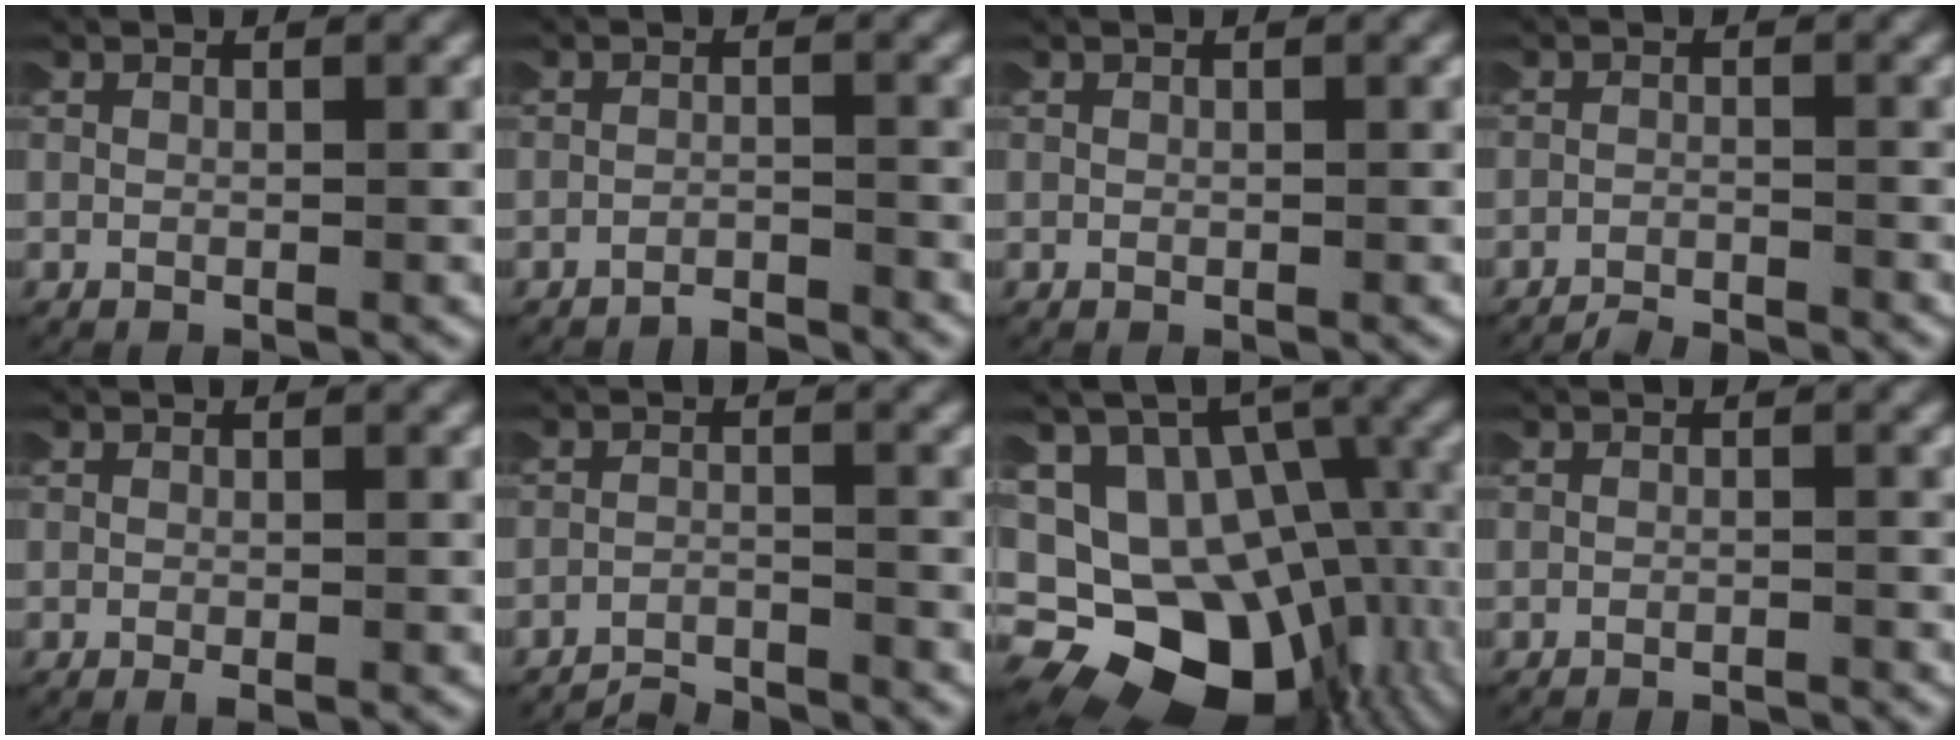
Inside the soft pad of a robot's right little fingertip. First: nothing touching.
{"total": 2.3, "force": [-2.3, 0.0, -0.2], "torque": [0.003, -0.007, -0.039]}
{"total": 0.0}
{"total": 3.6, "force": [-3.5, 0.4, 0.1], "torque": [-0.005, -0.015, -0.055]}
{"total": 1.0, "force": [-0.7, 0.3, 0.6], "torque": [-0.014, -0.005, -0.009]}
{"total": 4.4, "force": [-4.4, 0.5, 0.2], "torque": [-0.003, -0.017, -0.071]}
{"total": 22.0, "force": [-8.3, 17.2, 11.0], "torque": [-0.226, -0.109, -0.103]}
{"total": 3.3, "force": [-3.2, 0.3, 0.0], "torque": [0.000, -0.011, -0.047]}